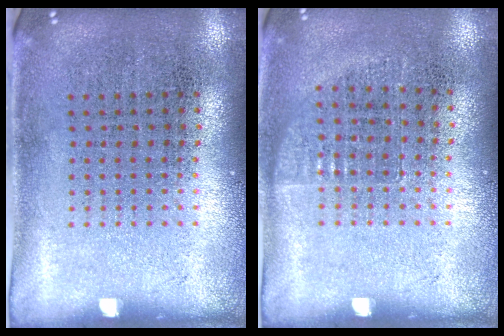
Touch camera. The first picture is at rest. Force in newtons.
{"total": 0.7, "press": 0.6, "slide": 0.1}